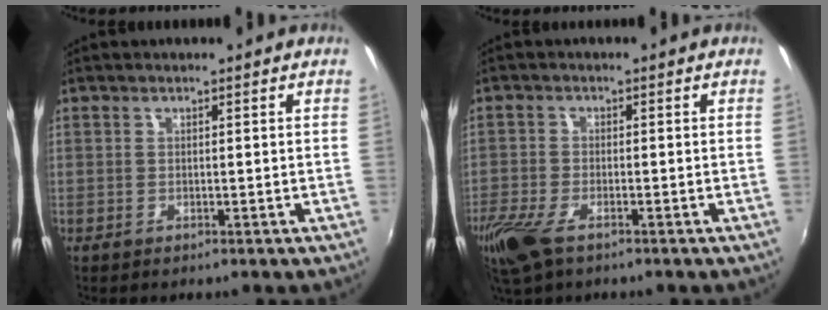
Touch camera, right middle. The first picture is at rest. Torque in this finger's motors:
{"motor_torque": [0.90, -0.85, 0.31, 0.08]}